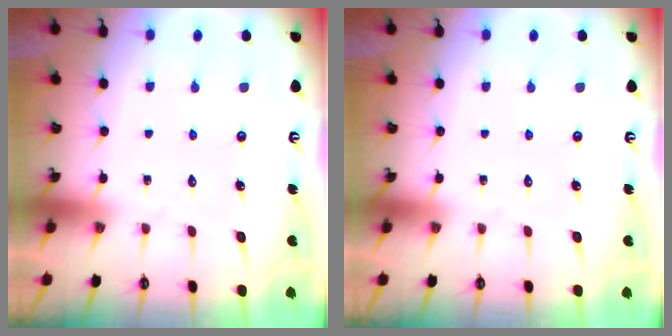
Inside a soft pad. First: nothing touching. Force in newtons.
{"total": 0.0}